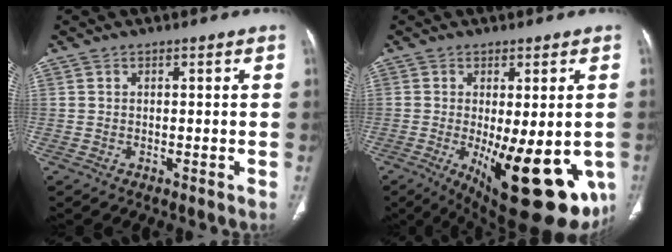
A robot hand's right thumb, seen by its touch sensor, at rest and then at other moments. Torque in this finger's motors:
{"motor_torque": [0.52, 2.18, 0.83, 0.01, 0.43]}